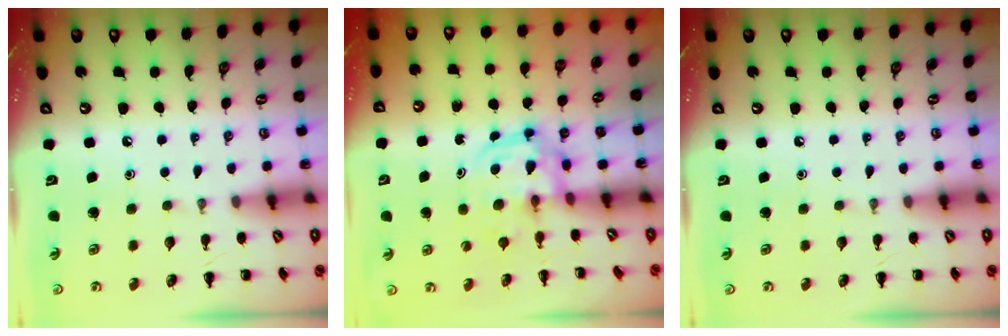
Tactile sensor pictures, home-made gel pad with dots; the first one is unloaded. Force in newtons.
{"total": 3.3, "press": 3.2, "slide": 0.4}
{"total": 0.0}